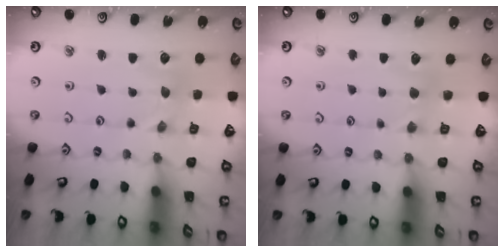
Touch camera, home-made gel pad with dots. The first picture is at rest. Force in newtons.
{"total": 2.7, "press": 2.7, "slide": 0.4}